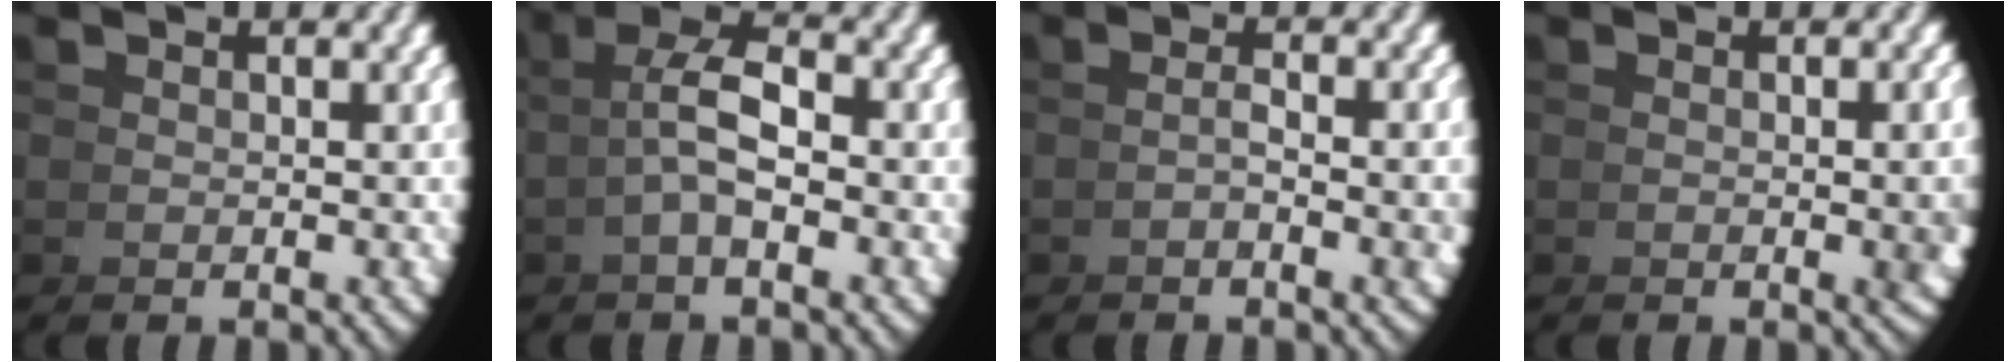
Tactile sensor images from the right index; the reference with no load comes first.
{"total": 4.2, "force": [1.2, 1.6, 3.7], "torque": [-0.061, 0.005, 0.015]}
{"total": 2.0, "force": [-0.7, -0.6, 1.8], "torque": [-0.016, 0.008, -0.014]}
{"total": 3.4, "force": [-0.2, 1.1, 3.2], "torque": [-0.029, 0.010, -0.010]}